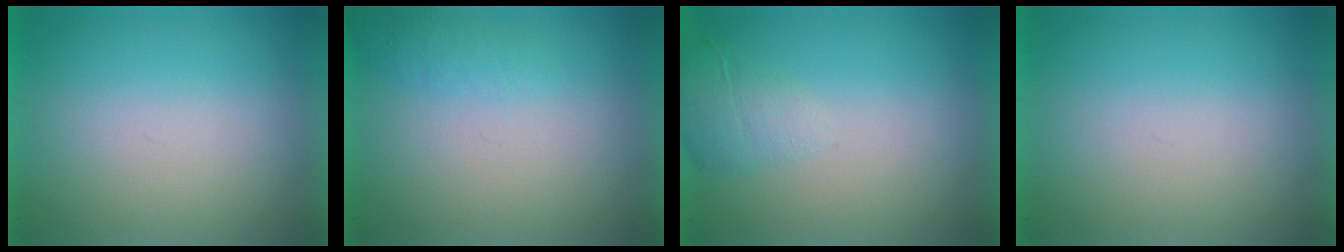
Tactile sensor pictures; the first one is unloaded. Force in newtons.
{"total": 1.4}
{"total": 2.1}
{"total": 0.0}